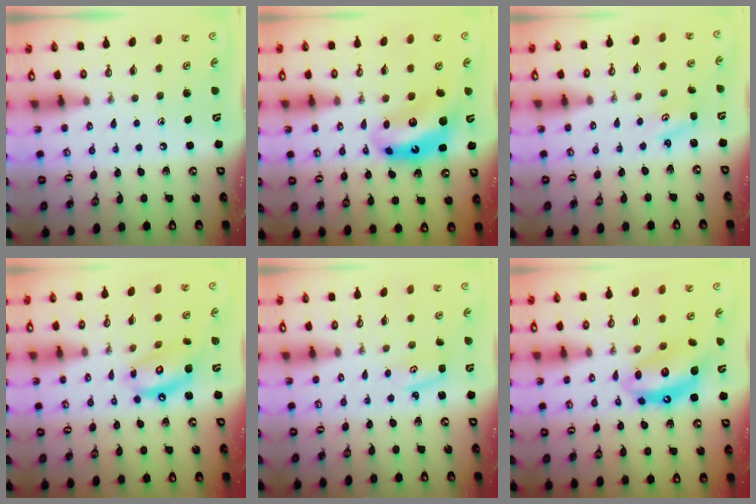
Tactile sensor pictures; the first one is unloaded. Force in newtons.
{"total": 11.3, "press": 11.2, "slide": 1.0}
{"total": 2.0, "press": 2.0, "slide": 0.2}
{"total": 12.1, "press": 12.1, "slide": 1.0}
{"total": 2.9, "press": 2.9, "slide": 0.3}
{"total": 12.8, "press": 12.8, "slide": 1.1}